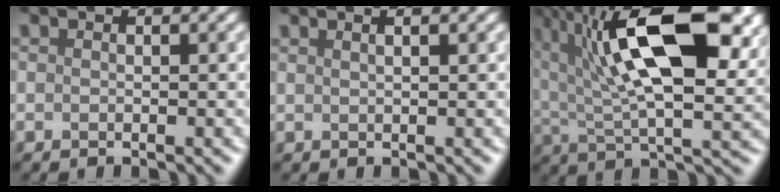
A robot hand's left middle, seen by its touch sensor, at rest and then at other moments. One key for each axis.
{"total": 2.3, "fx": 1.6, "fy": 1.1, "fz": 1.3, "tx": 0.008, "ty": 0.010, "tz": -0.002}
{"total": 13.7, "fx": 5.6, "fy": 6.0, "fz": 10.9, "tx": -0.207, "ty": 0.005, "tz": 0.095}